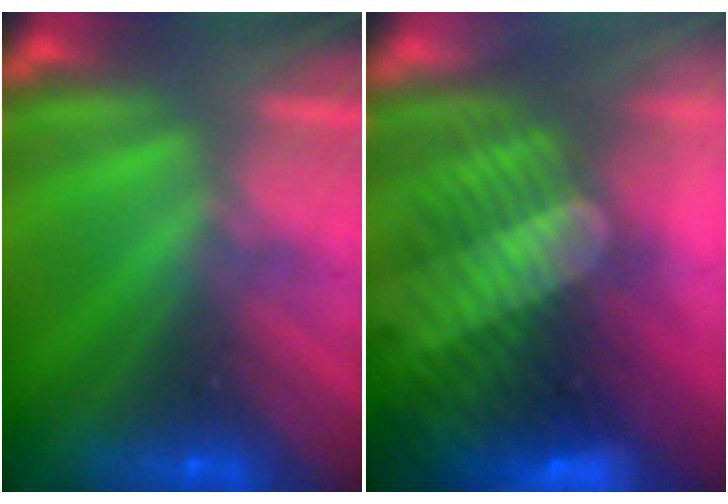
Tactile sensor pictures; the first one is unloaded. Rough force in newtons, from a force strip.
{"total": 11.8}